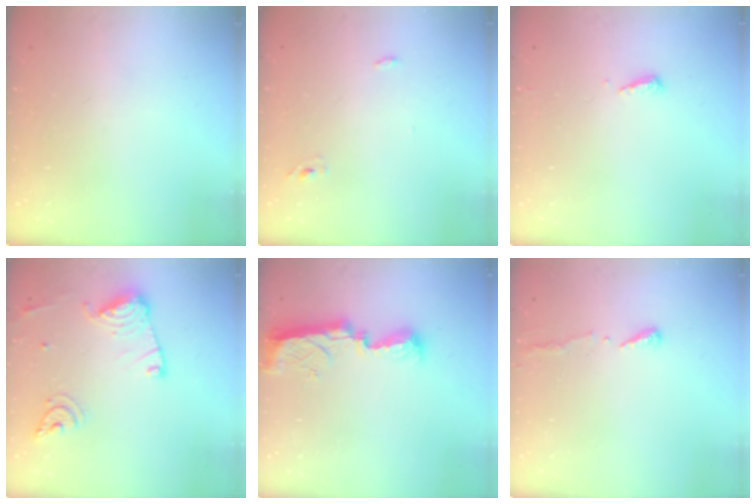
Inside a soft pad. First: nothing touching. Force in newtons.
{"total": 3.0, "press": 2.8, "slide": 1.1}
{"total": 5.1, "press": 5.1, "slide": 0.5}
{"total": 14.5, "press": 14.5, "slide": 1.3}
{"total": 9.4, "press": 9.4, "slide": 0.4}
{"total": 3.5, "press": 3.4, "slide": 0.3}